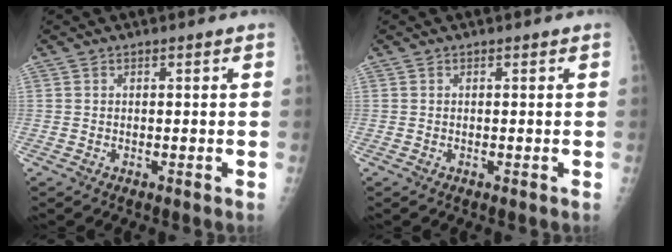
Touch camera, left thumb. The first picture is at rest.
{"total": 0.0}